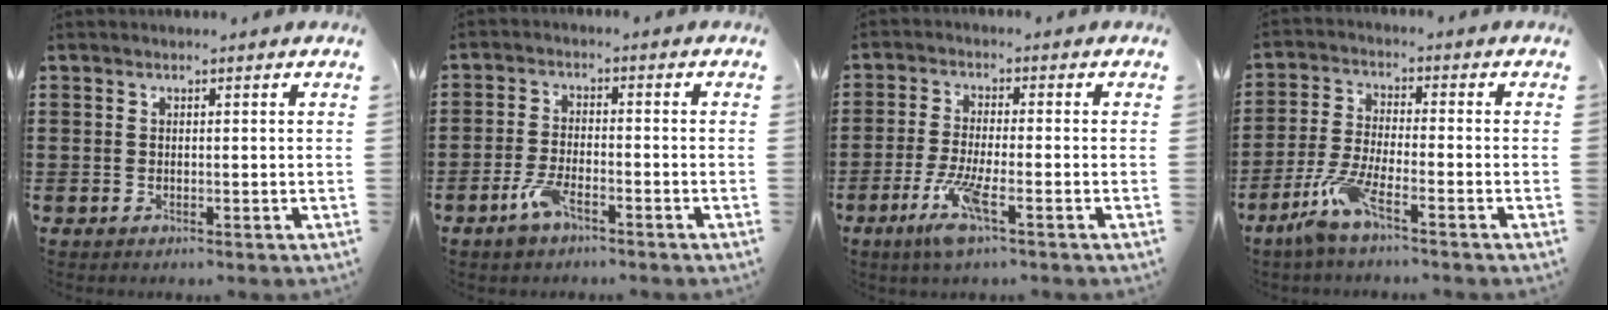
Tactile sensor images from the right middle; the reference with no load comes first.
{"total": 4.5, "force": [-2.8, 1.5, 3.1], "torque": [-0.071, 0.003, -0.057]}
{"total": 6.6, "force": [-3.2, 1.1, 5.6], "torque": [-0.124, -0.013, -0.061]}
{"total": 6.2, "force": [-4.2, 0.6, 4.5], "torque": [-0.107, -0.015, -0.082]}